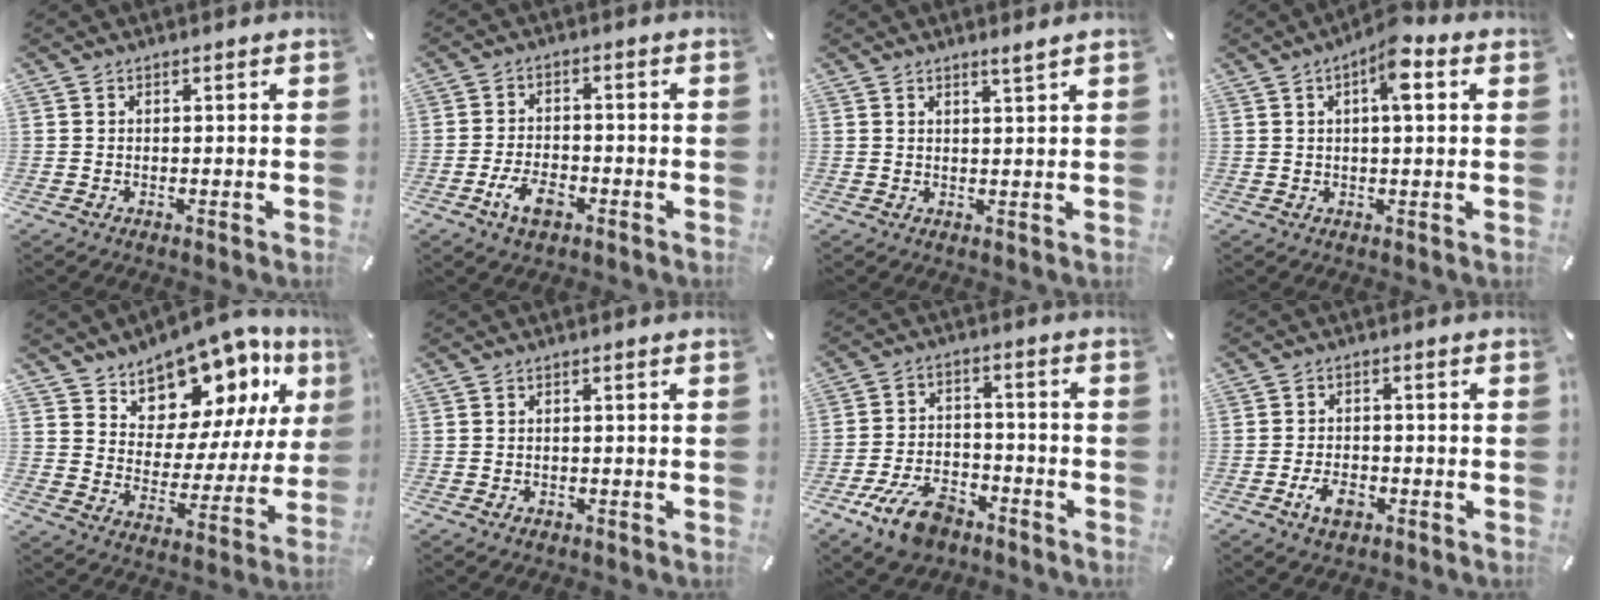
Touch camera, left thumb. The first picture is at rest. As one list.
[{"total": 6.7, "force": [-3.4, 3.7, 4.4], "torque": [-0.094, 0.015, -0.063]}, {"total": 2.2, "force": [1.8, -0.1, 1.2], "torque": [-0.024, -0.006, 0.032]}, {"total": 7.1, "force": [2.7, 2.5, 6.1], "torque": [-0.092, -0.003, 0.038]}, {"total": 13.2, "force": [10.5, 7.6, 2.6], "torque": [-0.043, -0.105, 0.190]}, {"total": 1.0, "force": [-0.5, 0.7, 0.5], "torque": [-0.011, 0.001, -0.010]}, {"total": 11.8, "force": [-7.2, 6.6, 6.6], "torque": [-0.123, 0.046, -0.129]}, {"total": 5.5, "force": [-2.5, 3.3, 3.6], "torque": [-0.077, 0.009, -0.048]}]